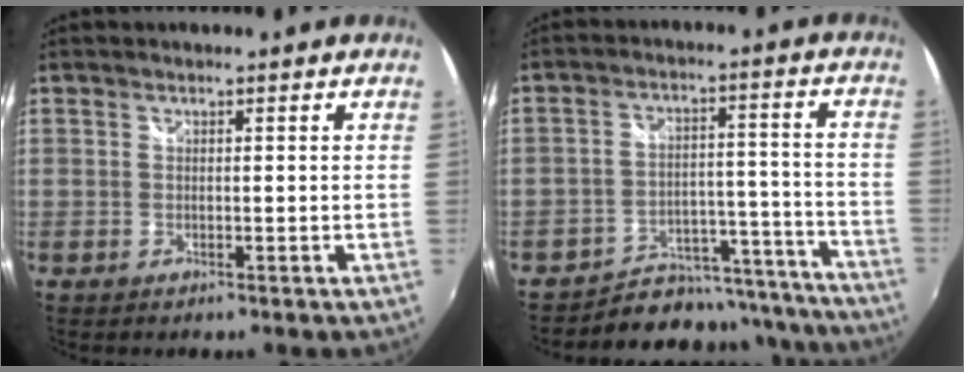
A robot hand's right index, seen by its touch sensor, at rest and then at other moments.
{"total": 16.7, "force": [-15.1, 6.9, 1.6], "torque": [-0.023, 0.067, -0.193]}